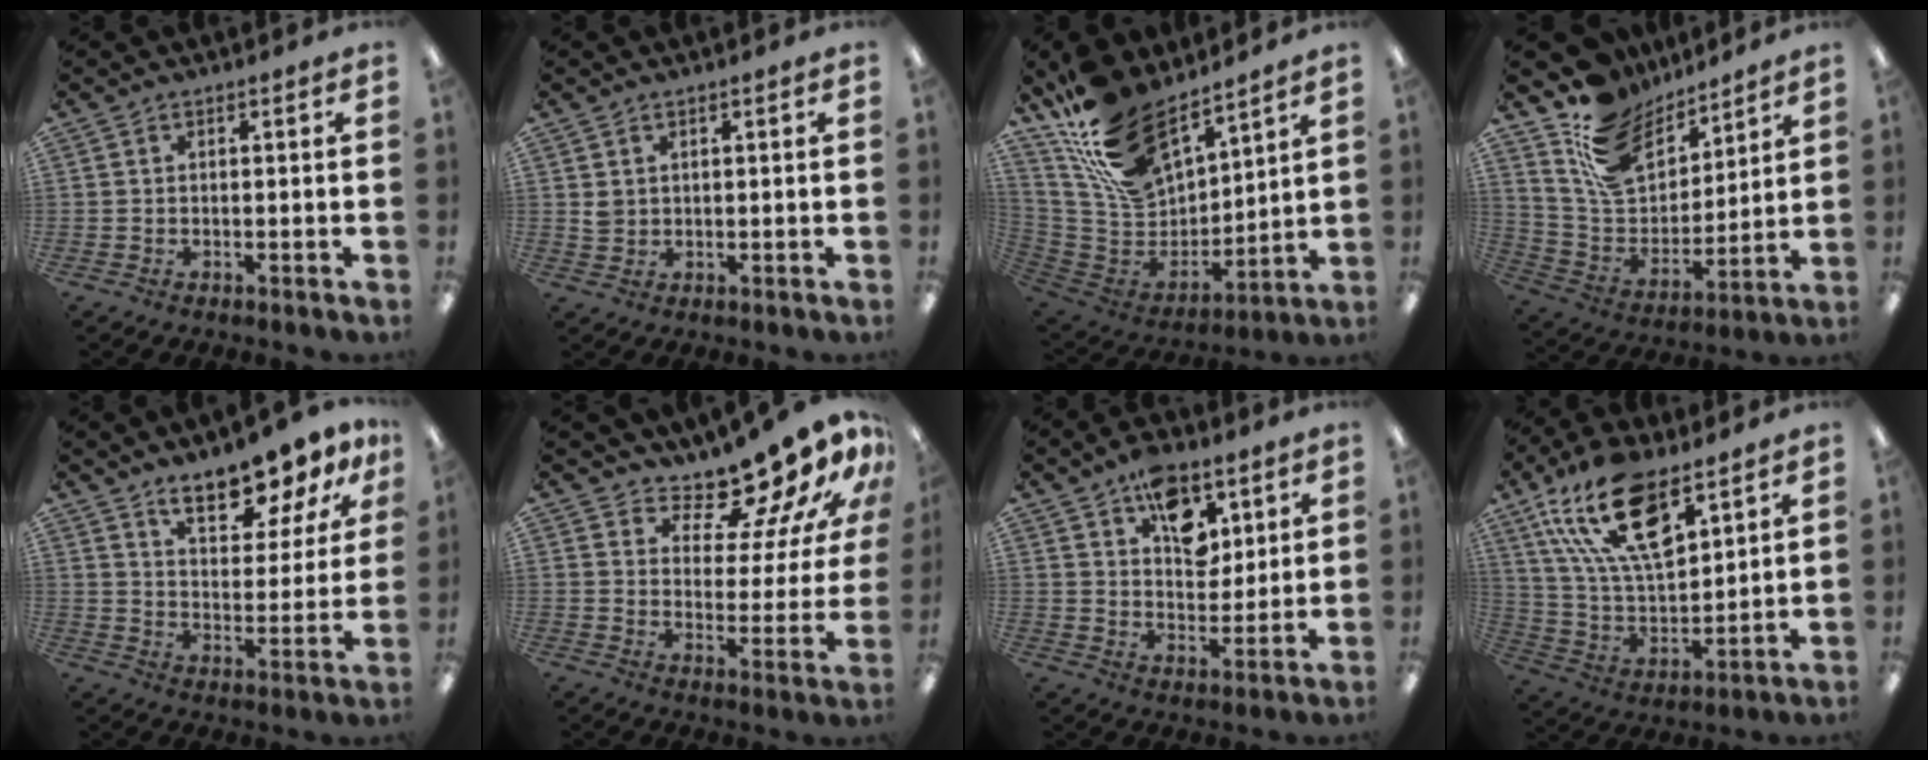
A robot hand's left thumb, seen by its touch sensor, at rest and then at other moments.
{"total": 2.1, "force": [1.1, 1.6, 0.9], "torque": [-0.021, 0.002, 0.020]}
{"total": 19.1, "force": [14.3, 9.2, 8.6], "torque": [-0.178, -0.090, 0.268]}
{"total": 16.4, "force": [11.3, 9.7, 7.0], "torque": [-0.152, -0.070, 0.215]}
{"total": 12.2, "force": [10.2, 3.9, 5.5], "torque": [-0.084, -0.061, 0.183]}
{"total": 13.7, "force": [12.0, 4.0, 5.1], "torque": [-0.079, -0.103, 0.204]}
{"total": 12.0, "force": [7.0, 7.5, 6.1], "torque": [-0.069, -0.032, 0.123]}
{"total": 21.1, "force": [12.2, 9.5, 14.3], "torque": [-0.283, -0.054, 0.216]}